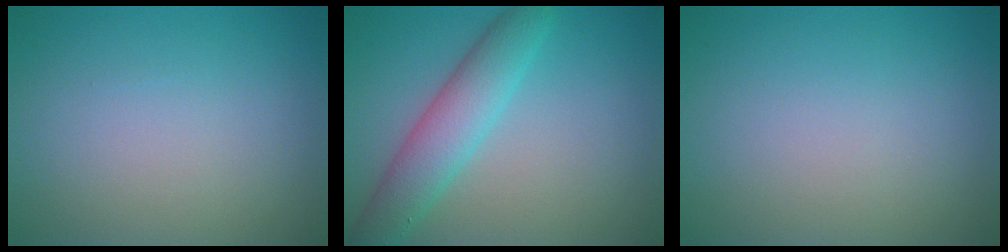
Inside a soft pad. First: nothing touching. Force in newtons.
{"total": 4.8, "press": 4.8, "slide": 0.2}
{"total": 0.0}